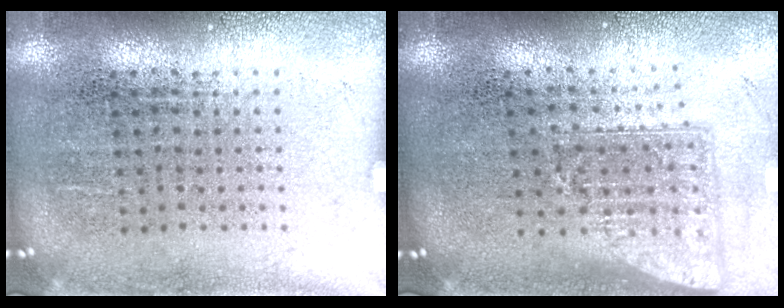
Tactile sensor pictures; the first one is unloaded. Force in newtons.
{"total": 1.6, "press": 1.2, "slide": 1.0}